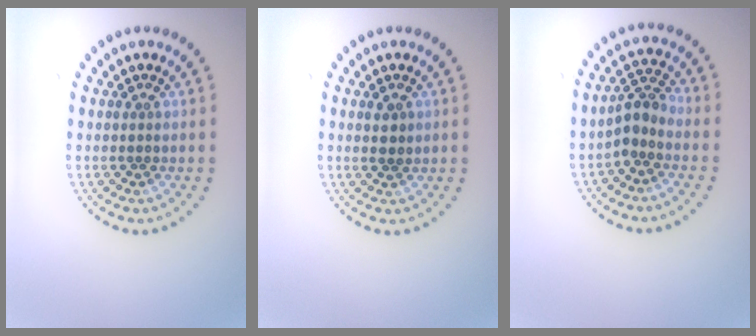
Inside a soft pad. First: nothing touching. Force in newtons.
{"total": 1.3, "press": 1.2, "slide": 0.5}
{"total": 2.5, "press": 1.9, "slide": 1.6}